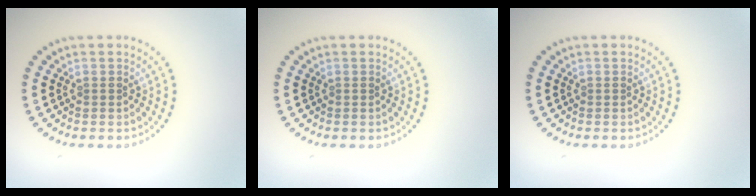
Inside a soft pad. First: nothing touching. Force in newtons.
{"total": 0.0}
{"total": 0.0}